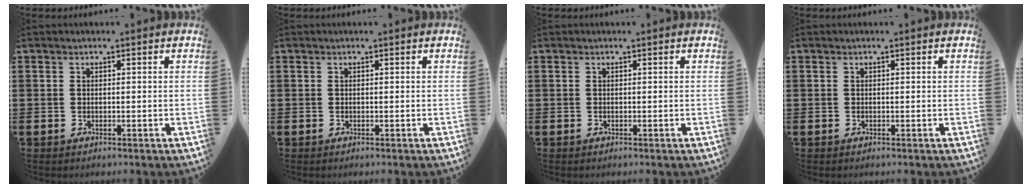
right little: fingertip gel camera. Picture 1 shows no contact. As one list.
[{"total": 0.0}, {"total": 0.0}, {"total": 0.0}]